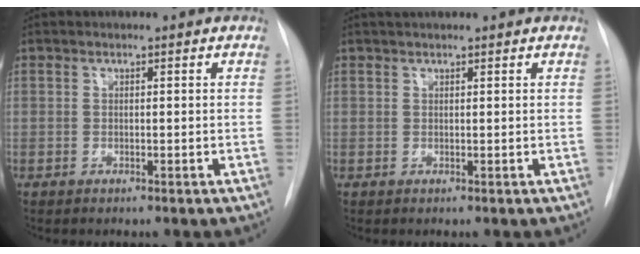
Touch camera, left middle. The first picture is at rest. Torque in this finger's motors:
{"motor_torque": [0.29, -0.25, 0.01, 0.02]}